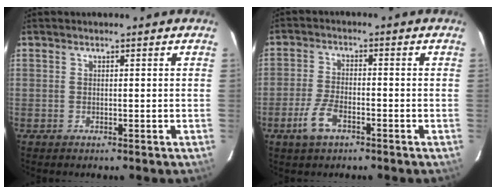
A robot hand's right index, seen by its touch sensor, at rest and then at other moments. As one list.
[{"total": 5.0, "force": [-2.8, 1.9, 3.7], "torque": [-0.088, -0.005, -0.049]}]